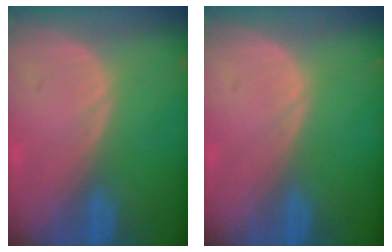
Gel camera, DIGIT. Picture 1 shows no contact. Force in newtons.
{"total": 0.0}